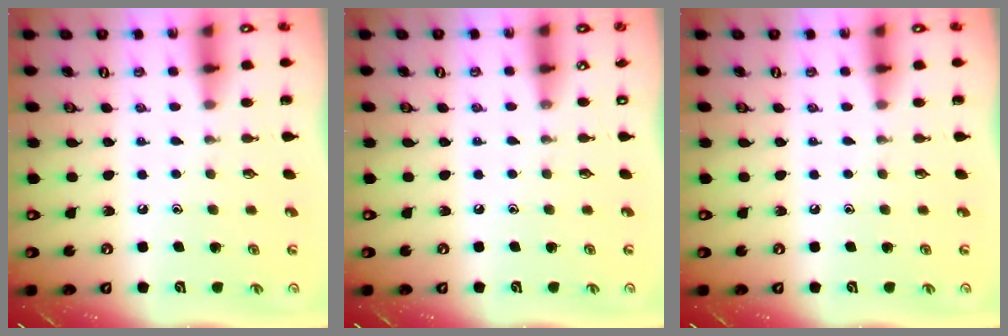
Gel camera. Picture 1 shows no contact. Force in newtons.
{"total": 3.3, "press": 3.2, "slide": 0.5}
{"total": 0.0}